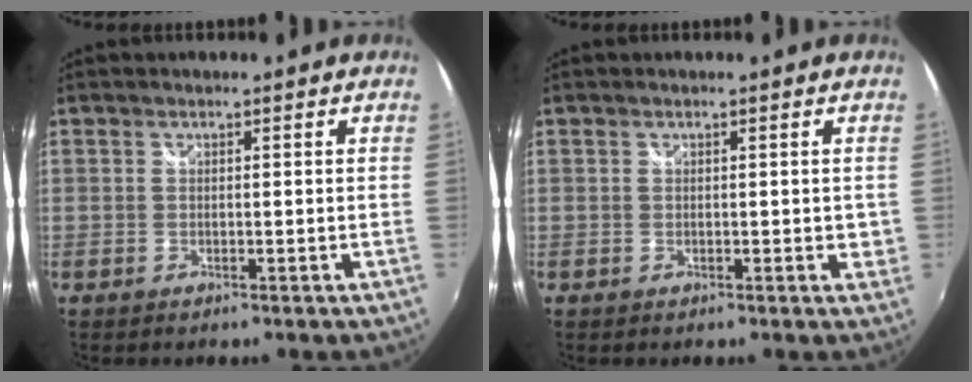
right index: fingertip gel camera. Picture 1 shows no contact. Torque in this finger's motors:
{"motor_torque": [1.22, 0.92, 0.00, 0.00]}